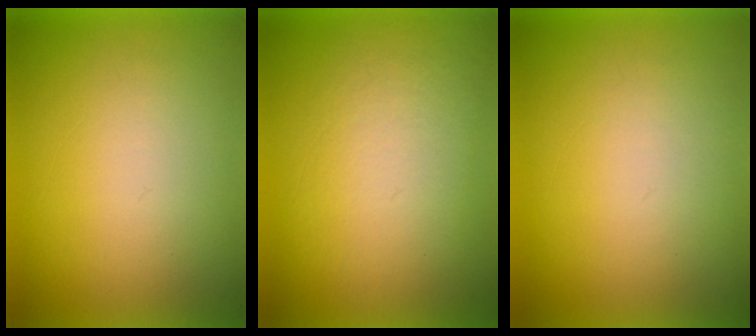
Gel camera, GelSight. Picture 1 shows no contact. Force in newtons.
{"total": 3.9}
{"total": 1.0}